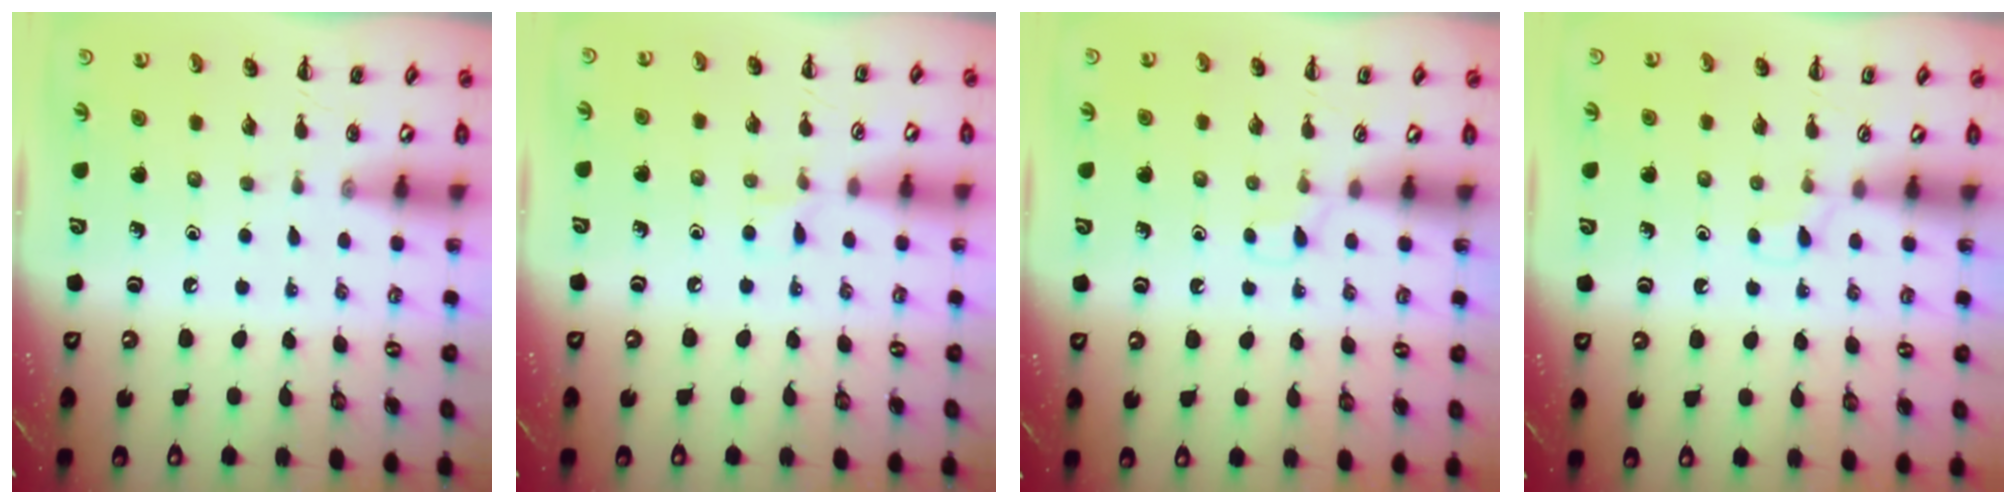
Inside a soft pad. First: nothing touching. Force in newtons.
{"total": 4.7, "press": 4.4, "slide": 1.6}
{"total": 2.3, "press": 2.2, "slide": 0.8}
{"total": 2.3, "press": 2.2, "slide": 0.8}